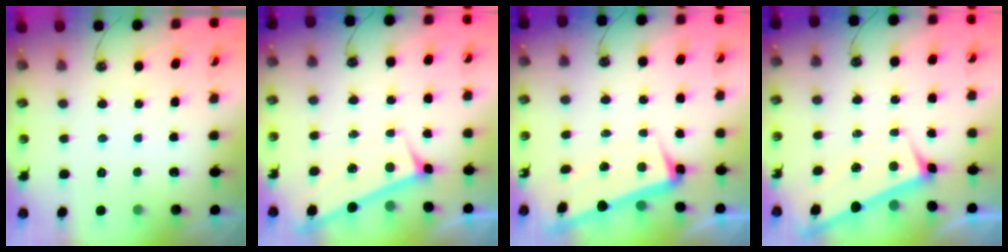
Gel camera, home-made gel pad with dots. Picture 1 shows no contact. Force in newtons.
{"total": 3.3, "press": 3.3, "slide": 0.3}
{"total": 2.9, "press": 2.8, "slide": 1.0}
{"total": 2.6, "press": 2.6, "slide": 0.1}